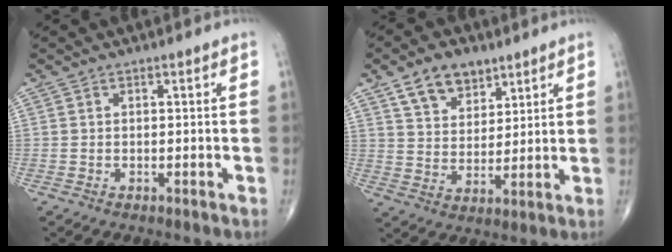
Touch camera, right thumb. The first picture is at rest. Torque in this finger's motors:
{"motor_torque": [-0.31, 1.91, 0.38, 0.31, 0.04]}